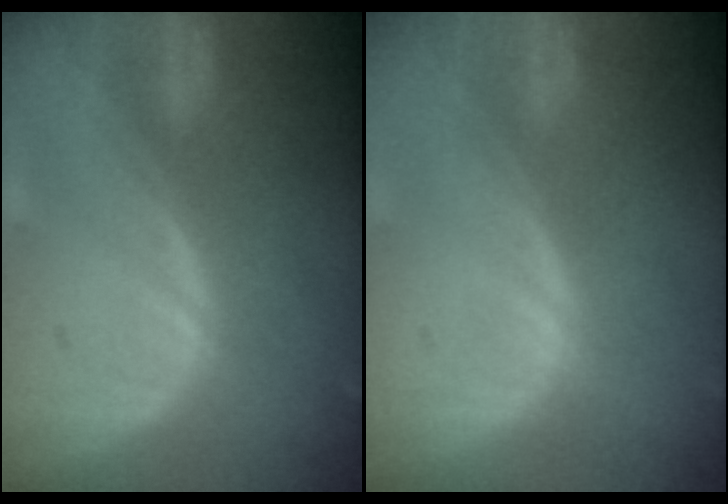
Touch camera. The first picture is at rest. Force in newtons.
{"total": 0.0}